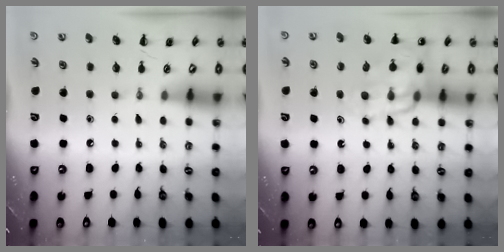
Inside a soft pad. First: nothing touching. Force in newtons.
{"total": 14.4, "press": 14.1, "slide": 3.1}